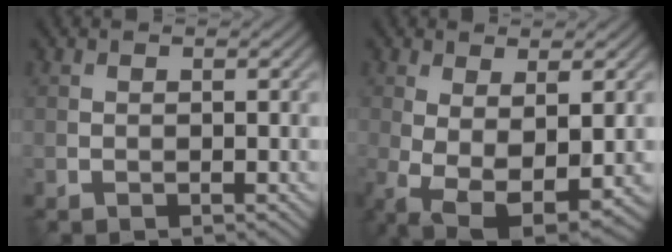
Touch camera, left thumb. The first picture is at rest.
{"total": 7.8, "force": [-1.5, 3.5, 6.8], "torque": [-0.143, -0.028, -0.008]}